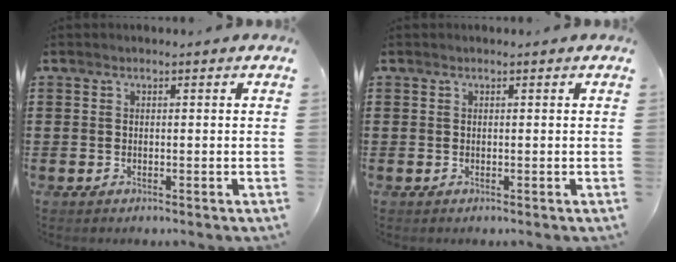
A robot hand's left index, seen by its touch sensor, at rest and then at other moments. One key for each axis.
{"total": 0.0}